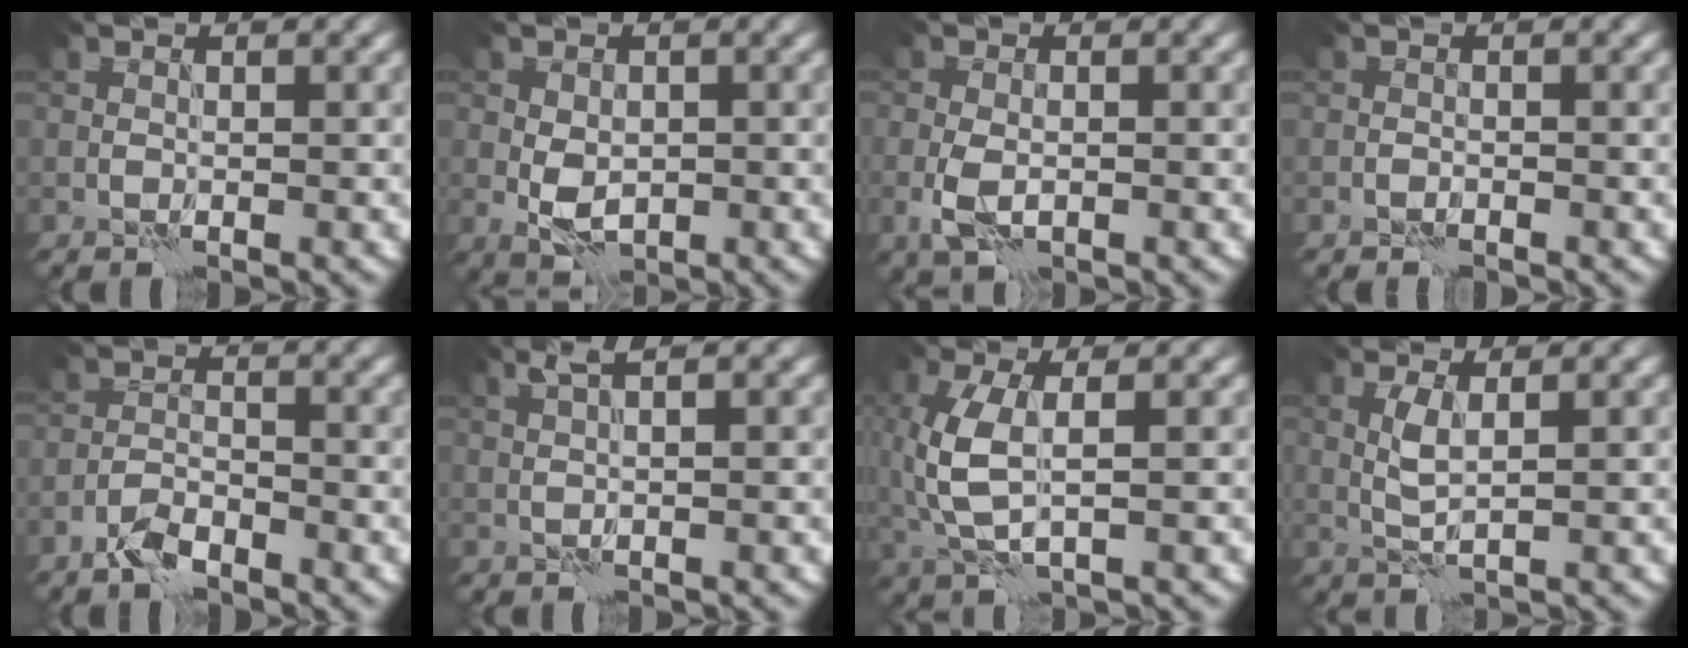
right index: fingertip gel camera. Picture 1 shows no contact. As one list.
[{"total": 2.9, "force": [-0.3, 1.9, 2.1], "torque": [-0.036, -0.002, -0.005]}, {"total": 2.8, "force": [-0.8, 1.6, 2.2], "torque": [-0.052, -0.007, -0.018]}, {"total": 0.7, "force": [-0.6, 0.3, 0.2], "torque": [-0.001, 0.003, -0.013]}, {"total": 2.6, "force": [-2.1, 0.9, 1.4], "torque": [-0.026, 0.006, -0.047]}, {"total": 1.9, "force": [1.0, 0.1, 1.6], "torque": [-0.035, 0.001, 0.017]}, {"total": 4.9, "force": [0.3, 2.0, 4.4], "torque": [-0.123, -0.002, 0.008]}, {"total": 2.0, "force": [0.6, 0.3, 1.9], "torque": [-0.047, 0.002, 0.014]}]